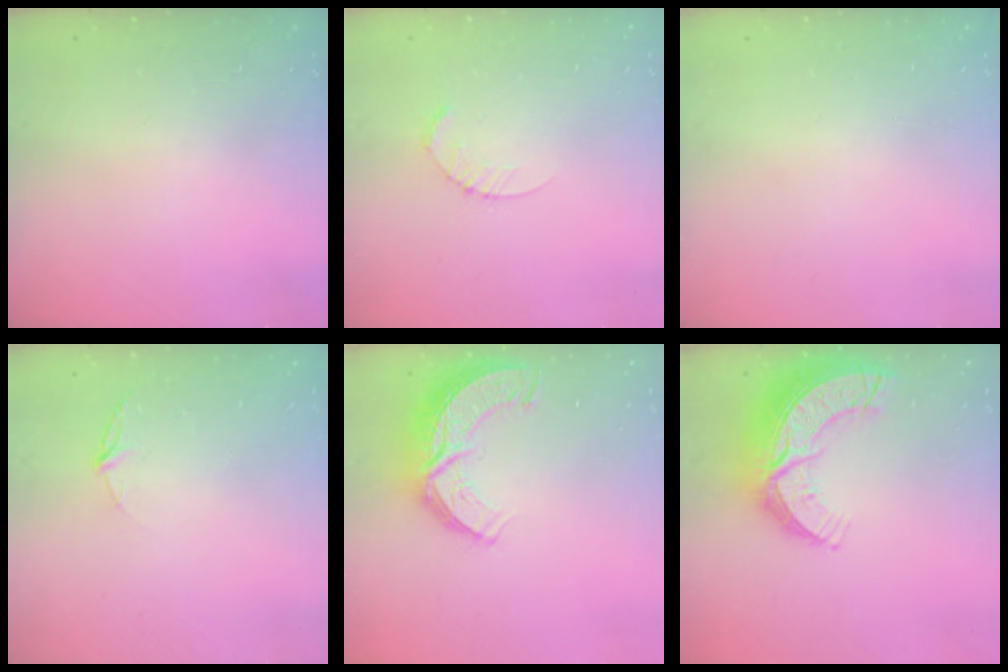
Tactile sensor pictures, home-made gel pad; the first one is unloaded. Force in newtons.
{"total": 2.6, "press": 2.6, "slide": 0.4}
{"total": 0.0}
{"total": 4.8, "press": 4.8, "slide": 0.5}
{"total": 11.4, "press": 11.4, "slide": 0.8}
{"total": 17.3, "press": 17.2, "slide": 1.2}